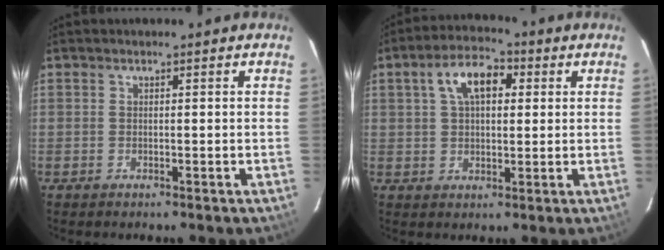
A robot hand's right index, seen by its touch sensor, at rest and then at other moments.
{"total": 8.6, "force": [2.7, 4.8, 6.6], "torque": [-0.119, 0.028, 0.044]}